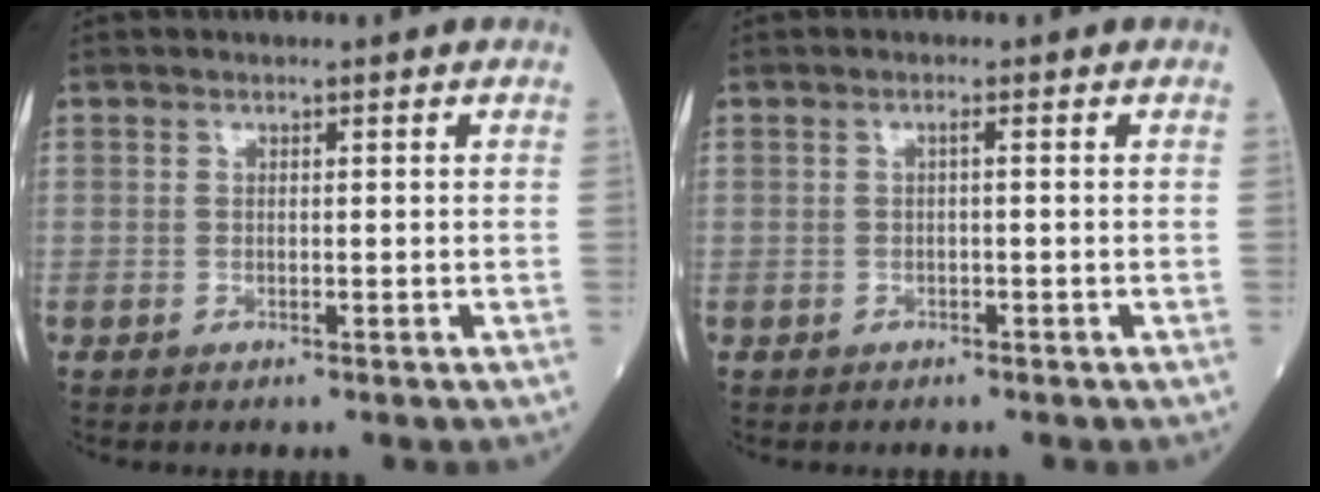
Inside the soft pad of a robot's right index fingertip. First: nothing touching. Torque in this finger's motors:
{"motor_torque": [-0.10, 0.13, 0.06, 0.02]}